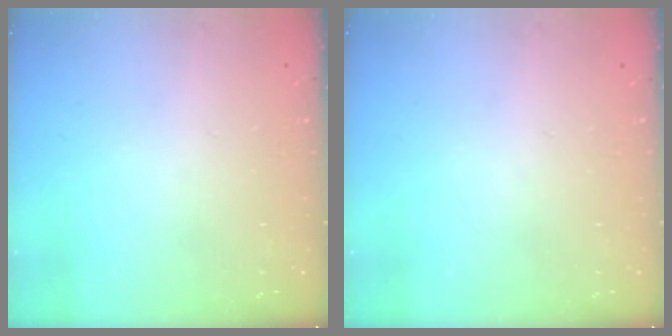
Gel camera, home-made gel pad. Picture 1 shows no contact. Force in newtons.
{"total": 0.0}